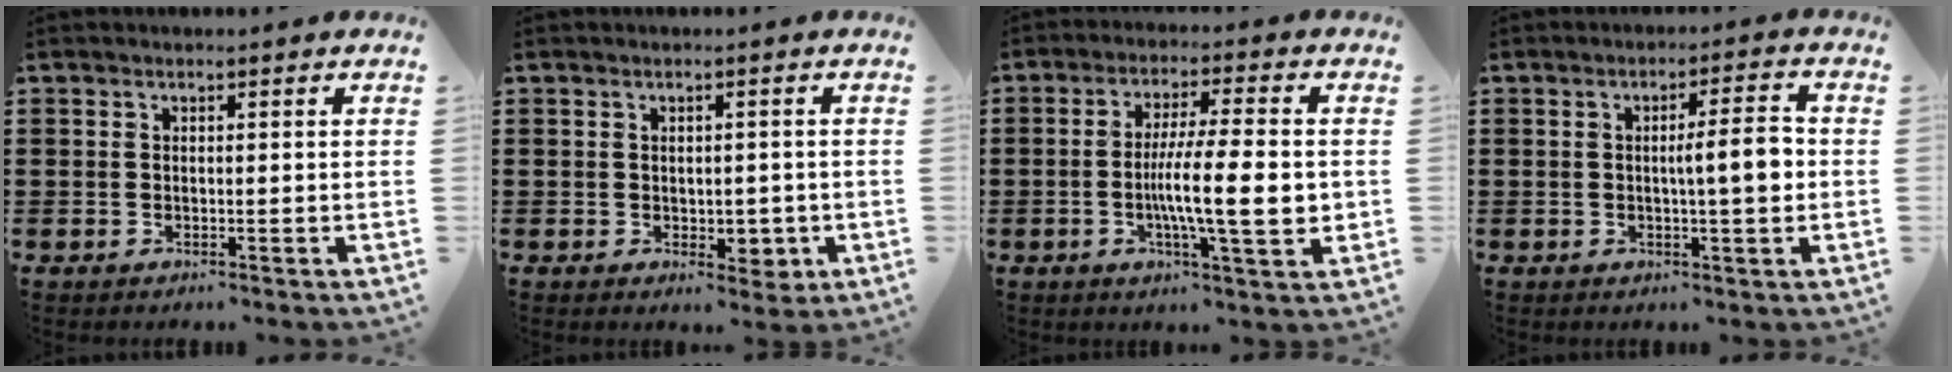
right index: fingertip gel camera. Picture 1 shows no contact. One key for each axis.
{"total": 3.0, "fx": -0.4, "fy": 2.1, "fz": 2.1, "tx": -0.031, "ty": 0.003, "tz": -0.009}
{"total": 11.2, "fx": -1.0, "fy": 2.0, "fz": 11.0, "tx": -0.178, "ty": -0.009, "tz": -0.020}
{"total": 5.7, "fx": 0.0, "fy": 0.8, "fz": 5.6, "tx": -0.083, "ty": -0.006, "tz": -0.008}